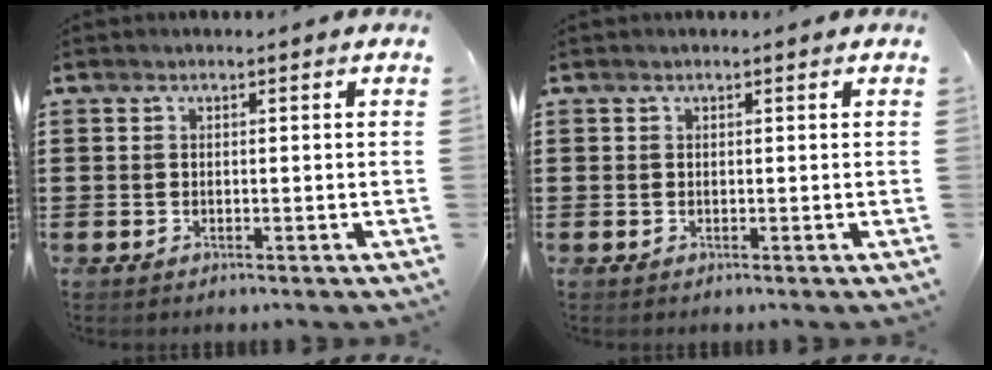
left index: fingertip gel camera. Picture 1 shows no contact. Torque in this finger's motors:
{"motor_torque": [0.06, 0.02, 0.02, -0.01]}